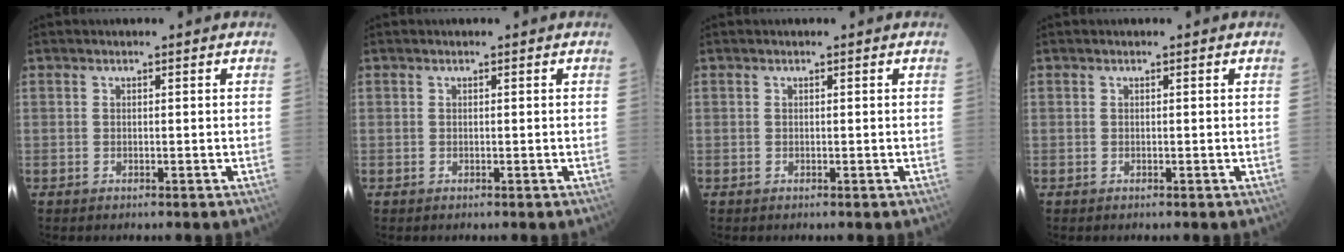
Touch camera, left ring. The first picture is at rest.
{"total": 0.0}
{"total": 0.0}
{"total": 0.0}